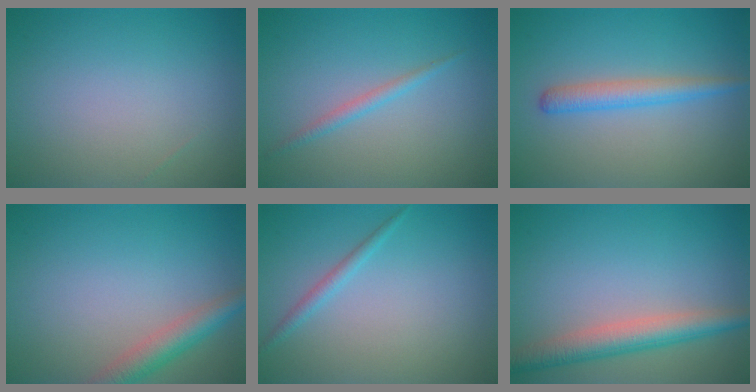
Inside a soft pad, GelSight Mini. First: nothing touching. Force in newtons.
{"total": 1.2, "press": 1.2, "slide": 0.1}
{"total": 2.6, "press": 2.6, "slide": 0.1}
{"total": 3.4, "press": 3.4, "slide": 0.2}
{"total": 1.3, "press": 1.3, "slide": 0.0}
{"total": 4.4, "press": 4.4, "slide": 0.1}